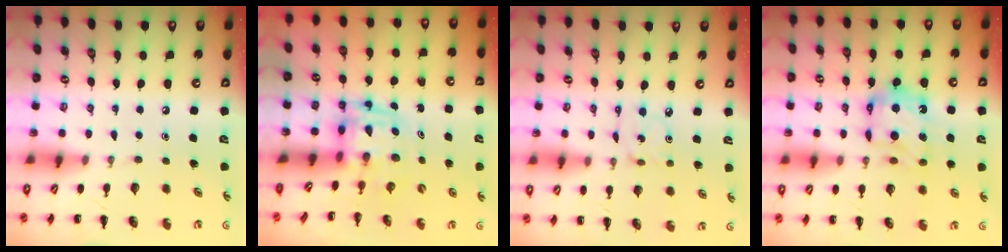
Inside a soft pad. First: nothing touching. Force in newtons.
{"total": 3.8, "press": 3.7, "slide": 0.7}
{"total": 2.5, "press": 2.5, "slide": 0.5}
{"total": 11.1, "press": 11.0, "slide": 1.2}